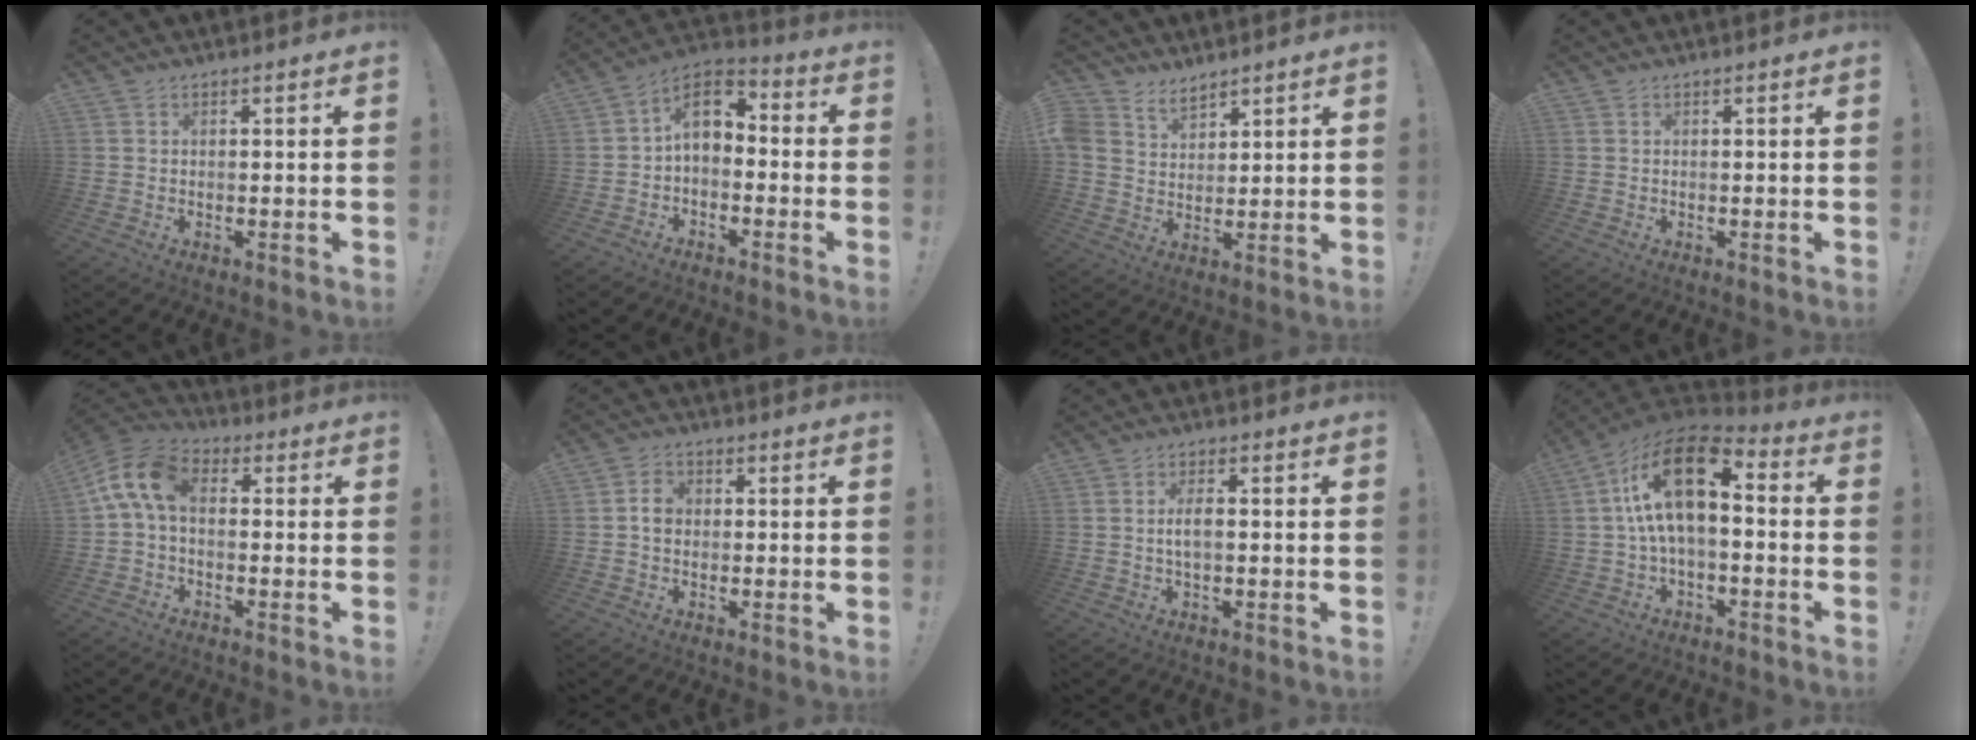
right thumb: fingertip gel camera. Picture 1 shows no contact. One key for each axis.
{"total": 8.2, "fx": 0.2, "fy": 5.8, "fz": 5.8, "tx": -0.099, "ty": 0.016, "tz": 0.011}
{"total": 6.7, "fx": 5.2, "fy": 4.1, "fz": 1.2, "tx": -0.040, "ty": -0.029, "tz": 0.105}
{"total": 0.0}
{"total": 11.0, "fx": 1.3, "fy": 6.2, "fz": 9.0, "tx": -0.181, "ty": 0.015, "tz": 0.031}
{"total": 4.2, "fx": -0.2, "fy": 3.3, "fz": 2.6, "tx": -0.042, "ty": 0.008, "tz": -0.003}
{"total": 3.8, "fx": -0.4, "fy": 1.3, "fz": 3.6, "tx": -0.067, "ty": 0.002, "tz": -0.010}
{"total": 17.2, "fx": 3.4, "fy": 8.5, "fz": 14.7, "tx": -0.257, "ty": -0.008, "tz": 0.059}